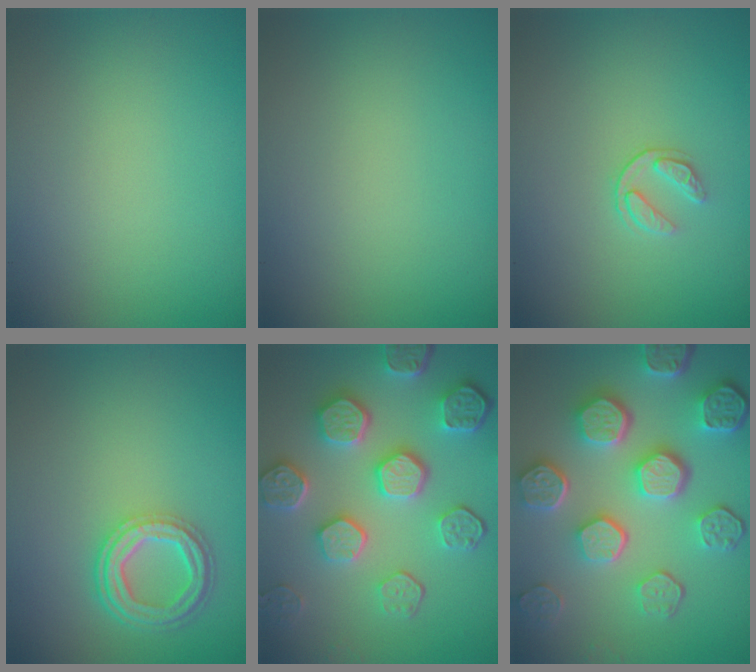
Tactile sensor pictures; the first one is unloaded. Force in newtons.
{"total": 0.0}
{"total": 1.6, "press": 1.0, "slide": 1.2}
{"total": 4.3, "press": 3.3, "slide": 2.8}
{"total": 6.9, "press": 5.6, "slide": 4.1}
{"total": 8.1, "press": 6.2, "slide": 5.3}